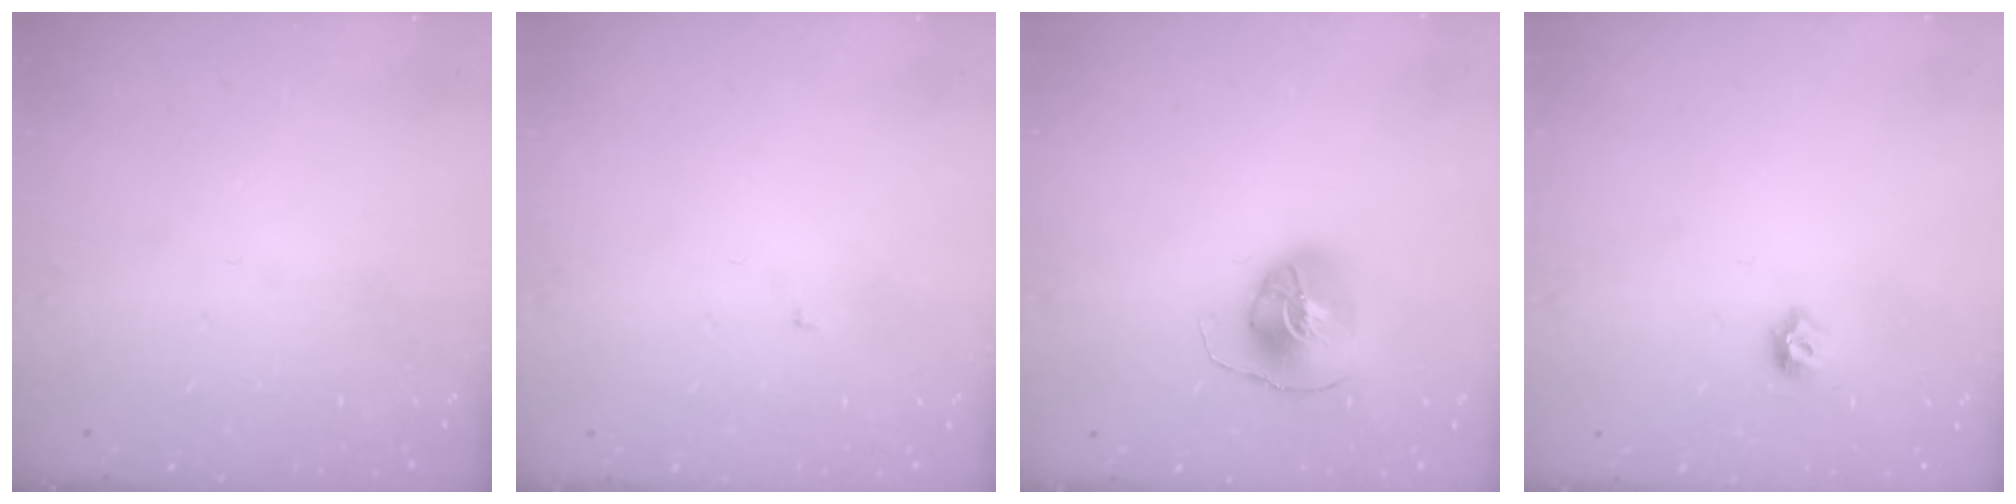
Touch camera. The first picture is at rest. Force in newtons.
{"total": 1.8, "press": 1.8, "slide": 0.2}
{"total": 8.7, "press": 8.7, "slide": 0.7}
{"total": 5.5, "press": 5.4, "slide": 0.9}